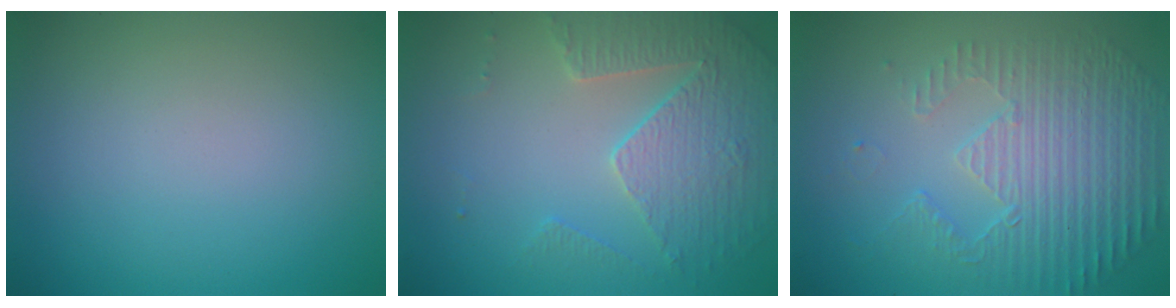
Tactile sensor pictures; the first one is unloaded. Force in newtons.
{"total": 3.7, "press": 3.5, "slide": 1.1}
{"total": 5.2, "press": 3.6, "slide": 3.7}